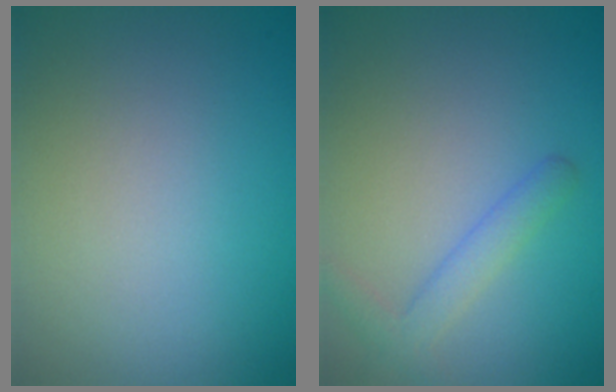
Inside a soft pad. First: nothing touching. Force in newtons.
{"total": 2.3, "press": 2.3, "slide": 0.1}